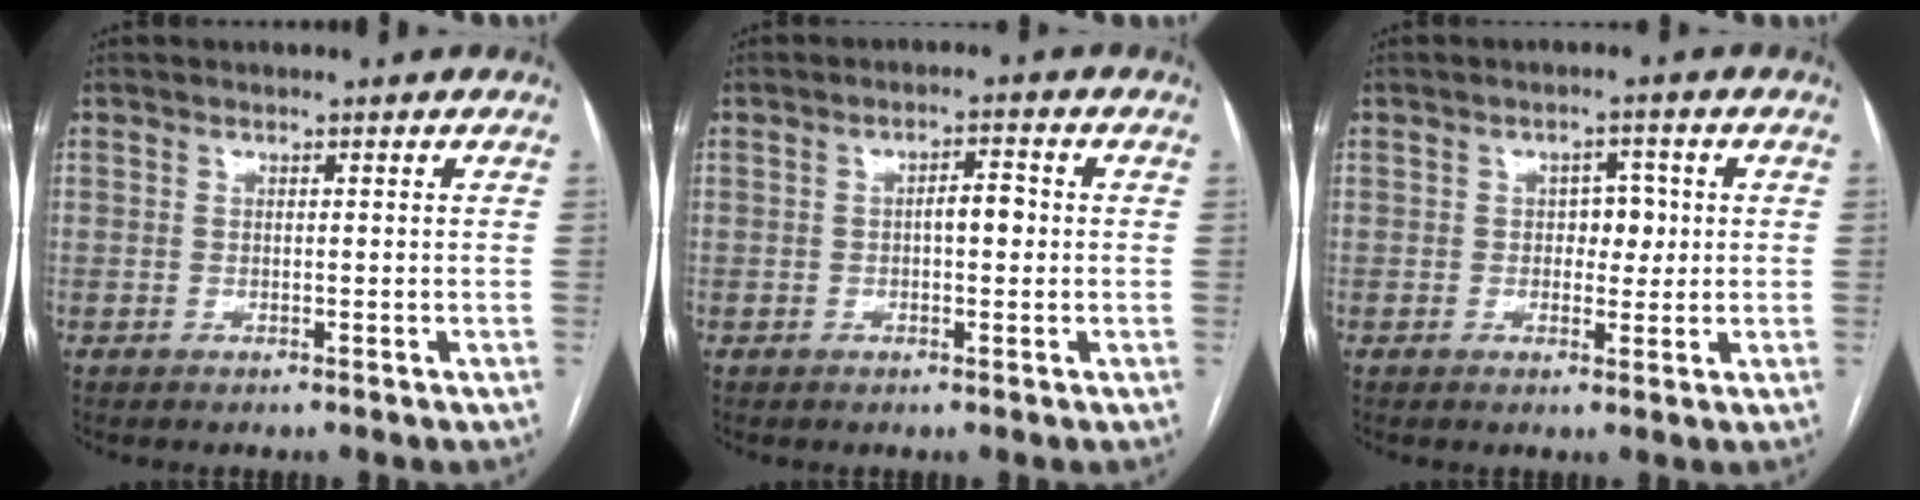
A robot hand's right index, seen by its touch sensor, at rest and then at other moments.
{"total": 3.1, "force": [-0.1, 1.1, 2.9], "torque": [-0.043, 0.009, -0.003]}
{"total": 3.6, "force": [0.3, 2.3, 2.7], "torque": [-0.030, 0.010, 0.005]}